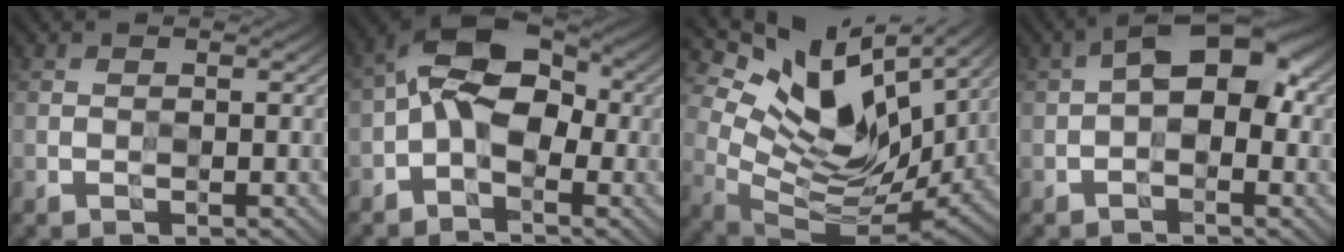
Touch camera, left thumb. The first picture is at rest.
{"total": 8.4, "force": [-1.1, 5.0, 6.7], "torque": [-0.122, 0.020, -0.038]}
{"total": 14.4, "force": [7.2, 7.1, 10.2], "torque": [-0.196, 0.000, 0.138]}
{"total": 6.8, "force": [0.5, 3.7, 5.7], "torque": [-0.086, 0.020, -0.005]}